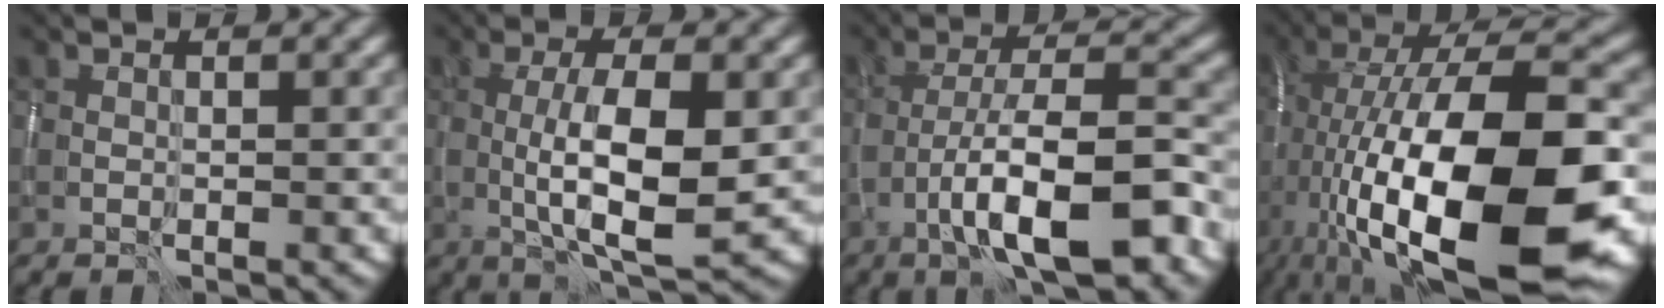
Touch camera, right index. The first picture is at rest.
{"total": 7.4, "force": [-0.5, 2.1, 7.0], "torque": [-0.121, -0.008, -0.005]}
{"total": 9.7, "force": [-4.7, 2.6, 8.1], "torque": [-0.131, 0.013, -0.082]}
{"total": 18.8, "force": [-4.3, 7.1, 16.9], "torque": [-0.297, 0.004, -0.059]}